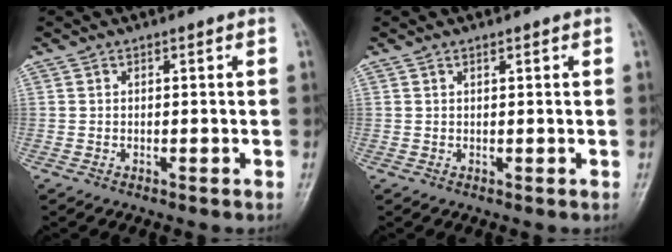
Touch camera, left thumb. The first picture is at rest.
{"total": 0.5, "force": [0.4, 0.1, 0.3], "torque": [-0.006, -0.002, 0.006]}